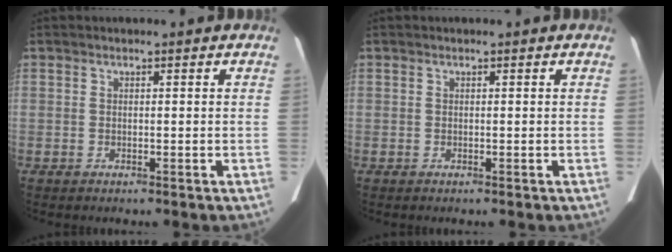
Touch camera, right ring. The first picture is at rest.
{"total": 0.0}